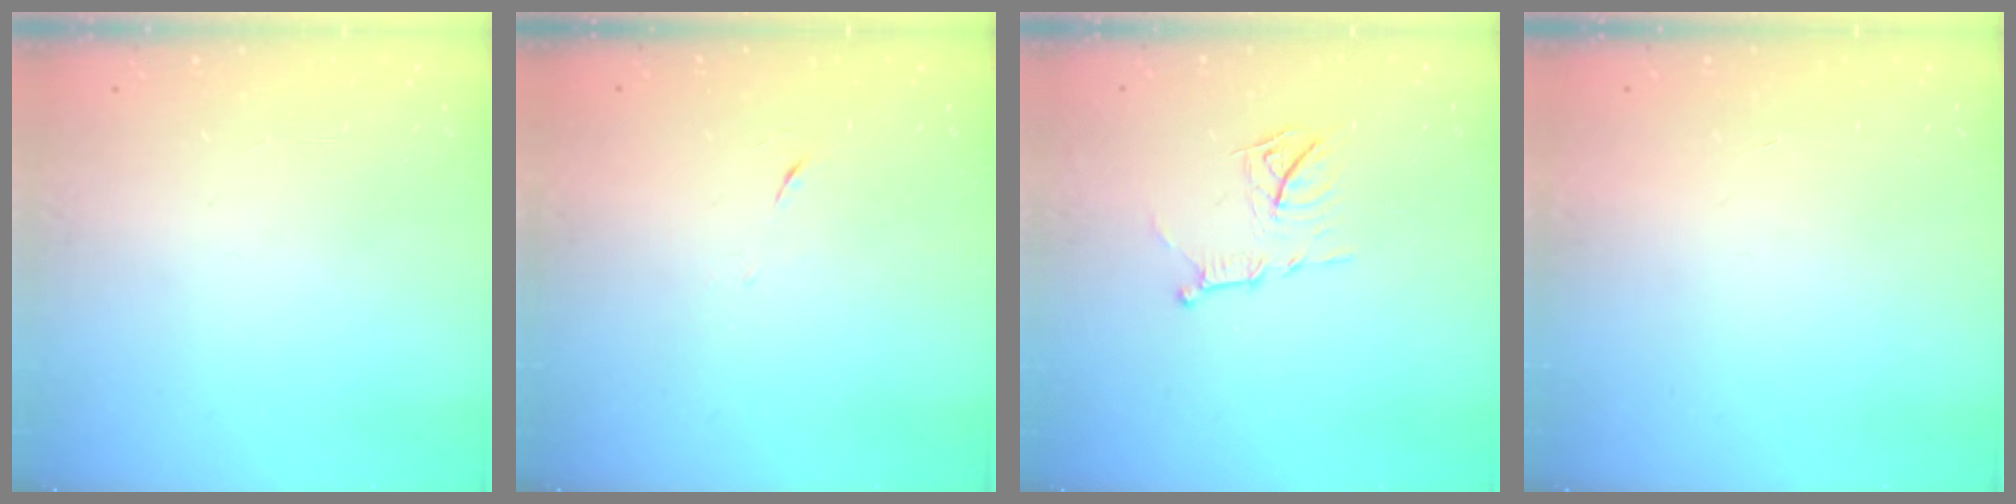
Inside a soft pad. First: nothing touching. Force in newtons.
{"total": 6.2, "press": 6.1, "slide": 0.7}
{"total": 10.6, "press": 10.6, "slide": 0.8}
{"total": 1.7, "press": 1.7, "slide": 0.1}